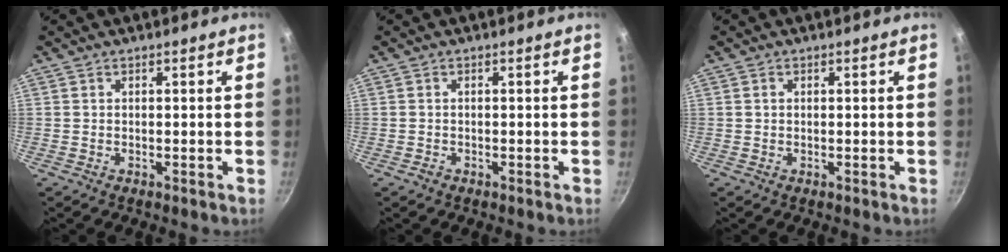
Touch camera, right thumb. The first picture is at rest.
{"total": 0.6, "force": [-0.4, 0.4, 0.1], "torque": [-0.004, 0.003, -0.006]}
{"total": 0.7, "force": [0.1, 0.6, 0.4], "torque": [-0.004, 0.004, 0.002]}